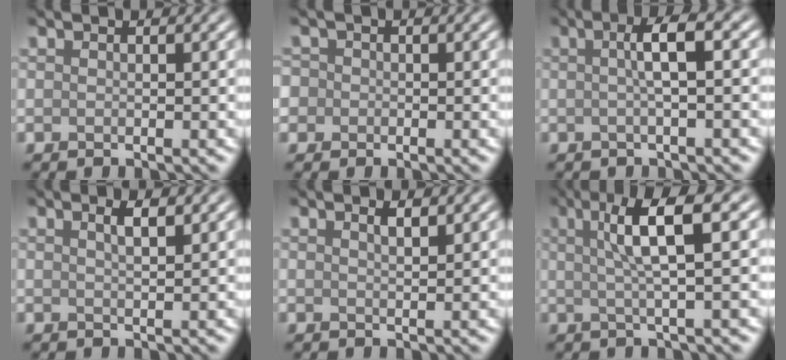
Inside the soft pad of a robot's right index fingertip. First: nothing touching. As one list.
[{"total": 2.3, "force": [0.0, 2.2, 0.6], "torque": [0.004, 0.012, -0.021]}, {"total": 3.3, "force": [0.3, 0.6, 3.3], "torque": [-0.052, 0.010, 0.000]}, {"total": 1.8, "force": [1.0, 0.5, 1.5], "torque": [-0.017, 0.005, 0.014]}, {"total": 1.3, "force": [0.9, 0.3, 0.9], "torque": [-0.013, 0.002, 0.014]}, {"total": 5.7, "force": [1.5, 1.0, 5.4], "torque": [-0.085, 0.010, 0.023]}]